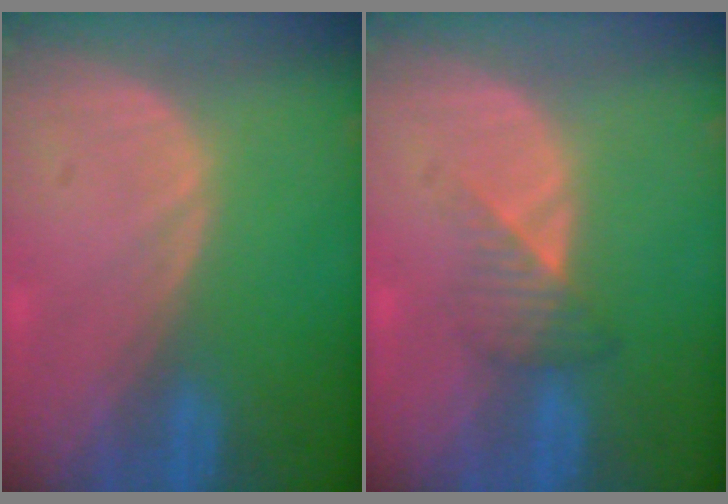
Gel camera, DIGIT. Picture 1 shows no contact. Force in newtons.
{"total": 3.3, "press": 3.1, "slide": 1.1}